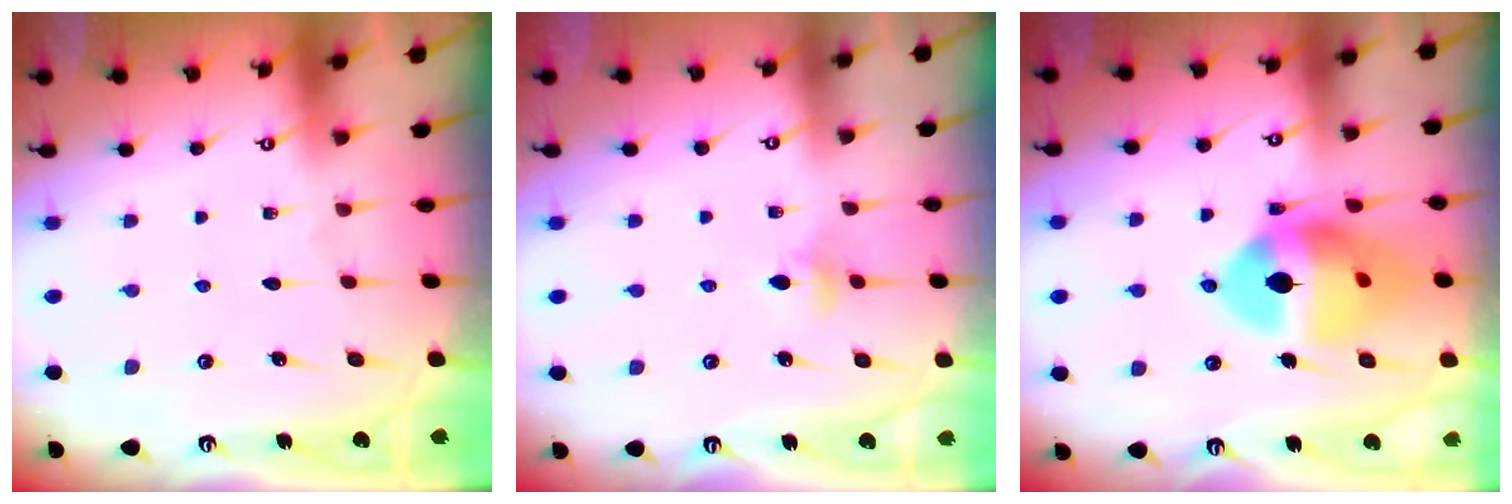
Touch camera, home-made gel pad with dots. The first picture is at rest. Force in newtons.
{"total": 3.8, "press": 3.7, "slide": 0.8}
{"total": 16.0, "press": 14.8, "slide": 6.1}